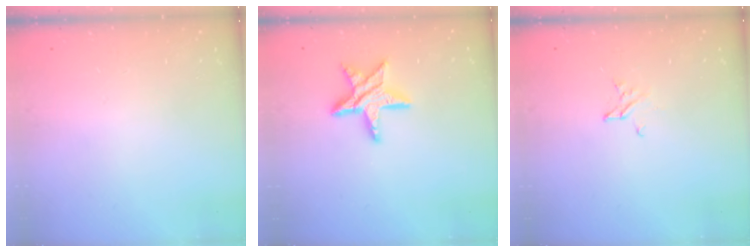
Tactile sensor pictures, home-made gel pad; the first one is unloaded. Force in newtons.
{"total": 13.0, "press": 13.0, "slide": 1.2}
{"total": 2.3, "press": 2.2, "slide": 0.2}